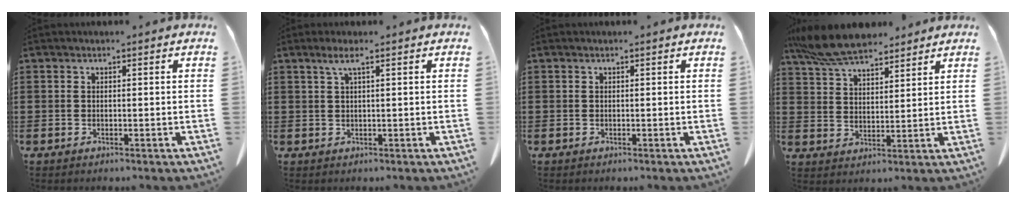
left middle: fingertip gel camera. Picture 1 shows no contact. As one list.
[{"total": 2.2, "force": [1.0, 0.1, 1.9], "torque": [-0.042, -0.001, 0.018]}, {"total": 0.0}, {"total": 9.0, "force": [7.8, 2.4, 3.9], "torque": [-0.100, -0.017, 0.148]}]